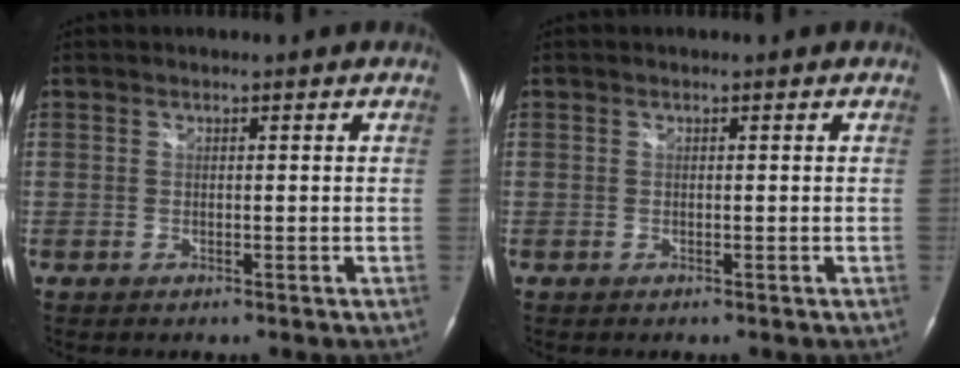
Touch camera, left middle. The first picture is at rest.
{"total": 0.0}